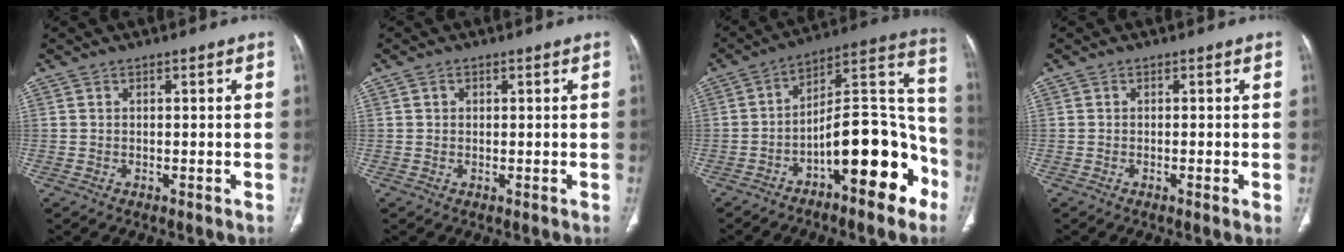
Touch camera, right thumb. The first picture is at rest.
{"total": 0.9, "force": [0.3, 0.8, 0.3], "torque": [-0.001, 0.001, 0.004]}
{"total": 19.2, "force": [-9.1, 7.0, 15.4], "torque": [-0.193, 0.097, -0.143]}
{"total": 1.6, "force": [-0.4, 0.1, 1.5], "torque": [-0.030, -0.004, -0.006]}